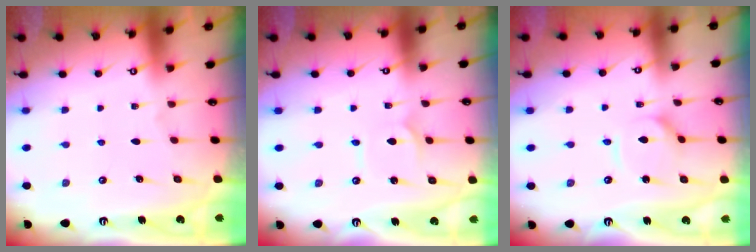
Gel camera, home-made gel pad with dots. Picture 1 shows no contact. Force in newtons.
{"total": 1.7, "press": 1.6, "slide": 0.1}
{"total": 5.1, "press": 5.1, "slide": 0.4}